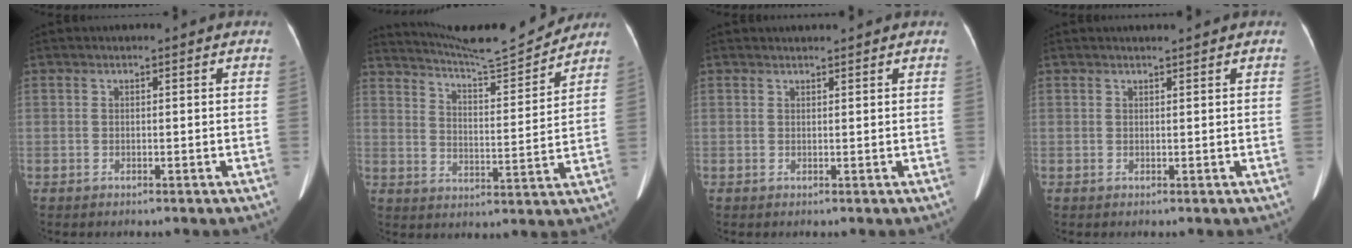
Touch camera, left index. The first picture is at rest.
{"total": 13.6, "force": [13.1, -0.4, 3.6], "torque": [-0.065, -0.011, 0.201]}
{"total": 1.3, "force": [1.3, 0.0, 0.1], "torque": [-0.007, 0.011, 0.023]}
{"total": 1.1, "force": [1.0, -0.1, 0.4], "torque": [-0.007, 0.003, 0.019]}